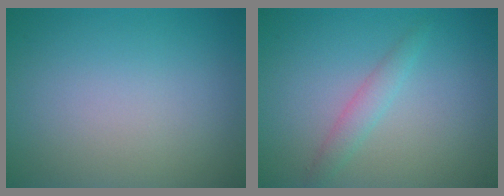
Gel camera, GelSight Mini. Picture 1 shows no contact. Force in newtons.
{"total": 1.7, "press": 1.7, "slide": 0.1}